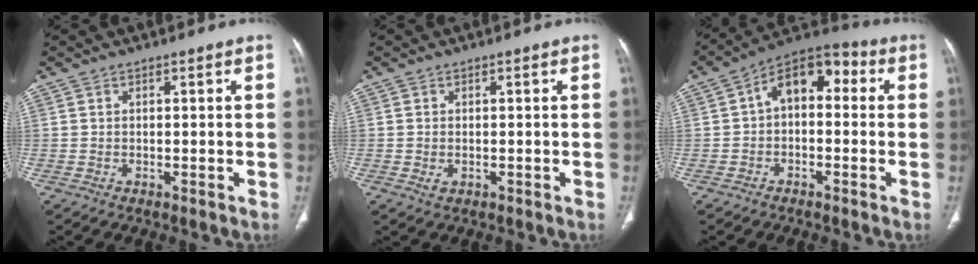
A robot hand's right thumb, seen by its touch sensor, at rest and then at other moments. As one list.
[{"total": 1.5, "force": [-0.3, 1.0, 1.0], "torque": [-0.024, 0.000, -0.001]}, {"total": 10.4, "force": [0.9, 6.4, 8.2], "torque": [-0.099, 0.039, -0.004]}]